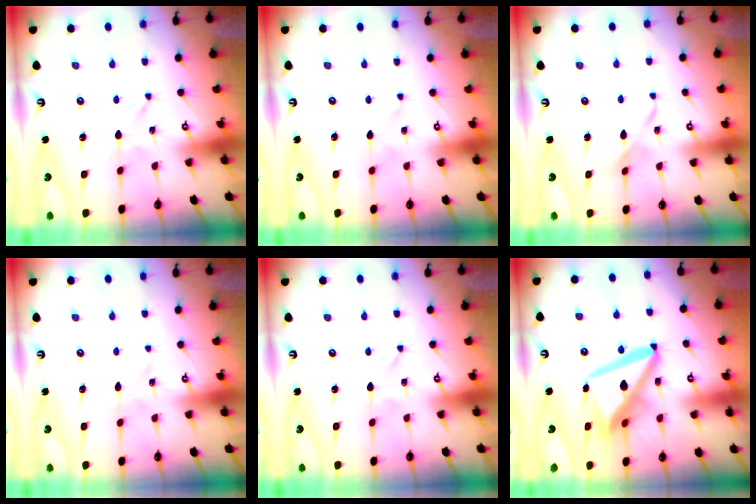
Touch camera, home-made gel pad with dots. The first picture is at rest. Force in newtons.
{"total": 1.5, "press": 1.5, "slide": 0.2}
{"total": 6.4, "press": 6.4, "slide": 0.5}
{"total": 2.0, "press": 2.0, "slide": 0.2}
{"total": 0.0}
{"total": 18.2, "press": 18.1, "slide": 1.9}